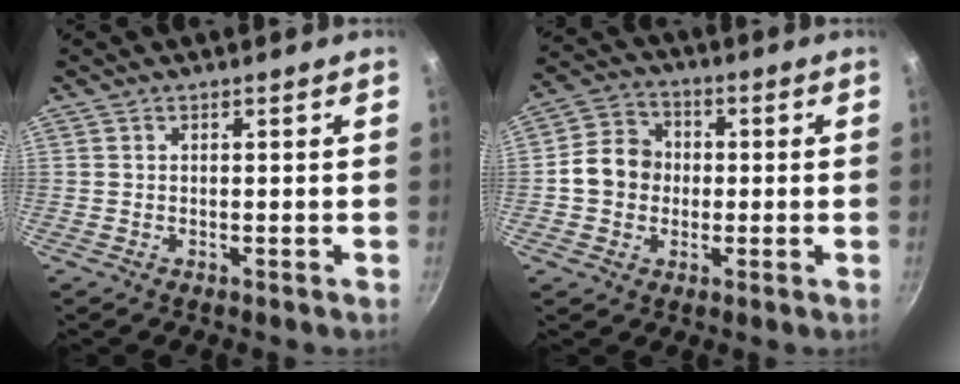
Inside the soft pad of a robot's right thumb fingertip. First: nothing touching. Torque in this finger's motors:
{"motor_torque": [0.54, 1.95, 0.66, -0.89, 0.05]}